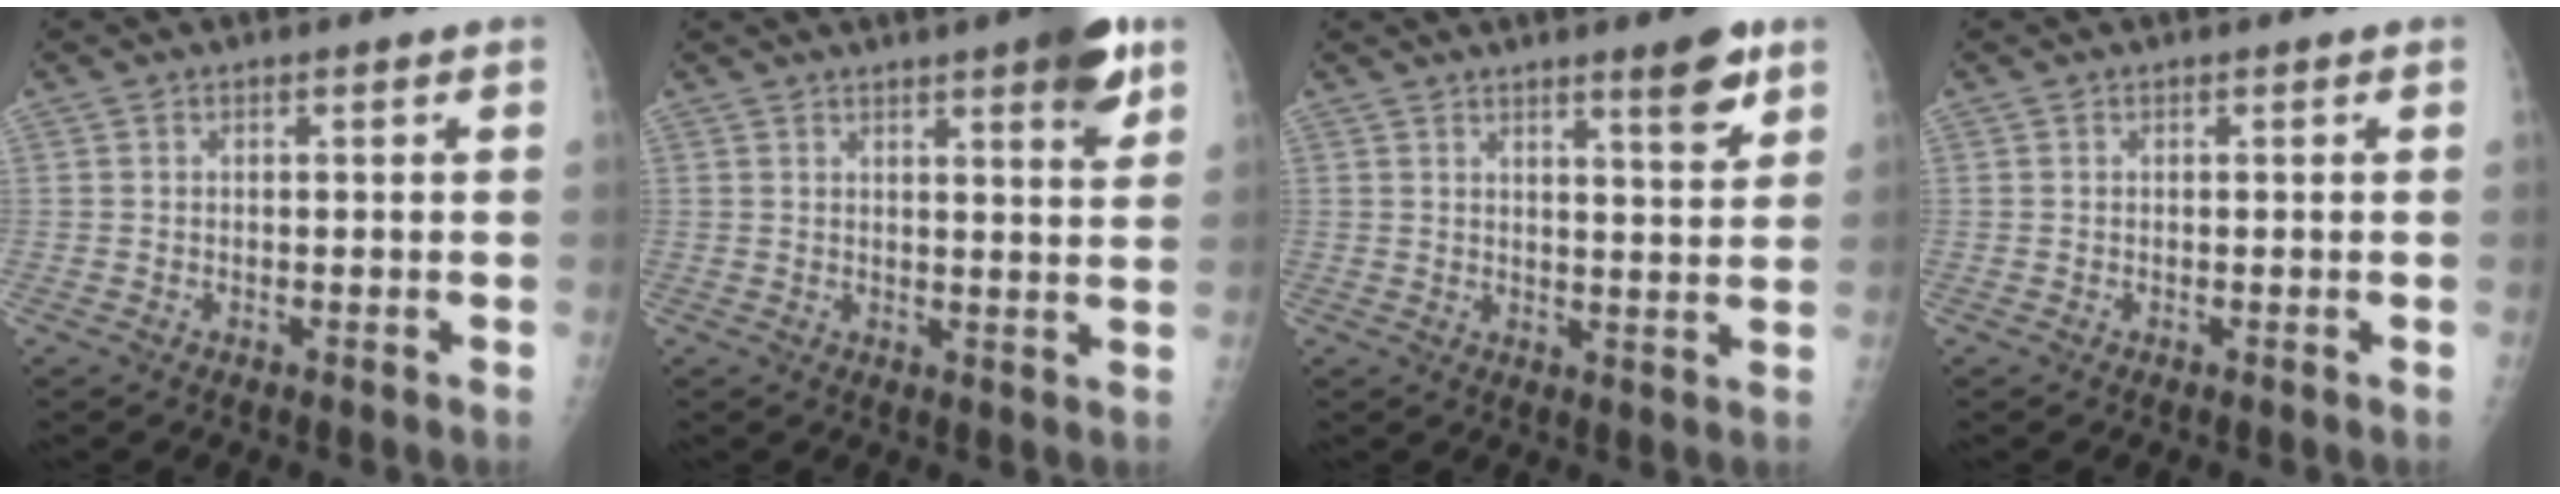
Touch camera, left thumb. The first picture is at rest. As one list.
[{"total": 8.3, "force": [4.8, 1.6, 6.6], "torque": [-0.075, -0.020, 0.058]}, {"total": 7.1, "force": [4.5, 1.2, 5.3], "torque": [-0.068, -0.029, 0.063]}, {"total": 0.0}]